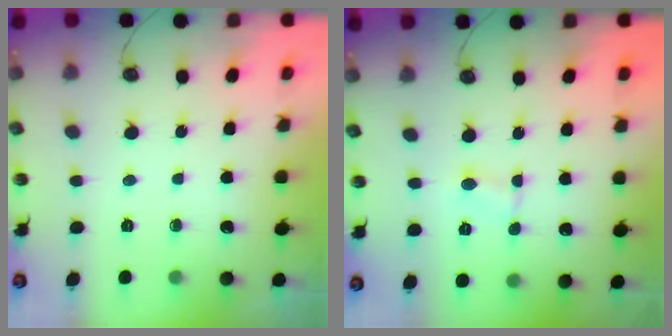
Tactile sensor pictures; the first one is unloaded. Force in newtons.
{"total": 0.9, "press": 0.9, "slide": 0.3}